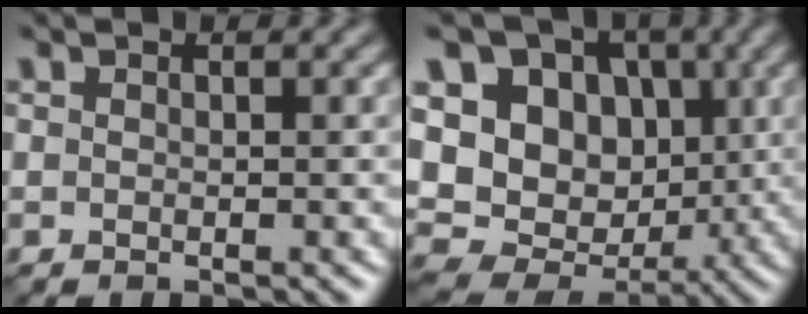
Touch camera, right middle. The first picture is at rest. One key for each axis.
{"total": 14.9, "fx": 2.9, "fy": 12.5, "fz": 7.6, "tx": -0.168, "ty": 0.023, "tz": 0.049}